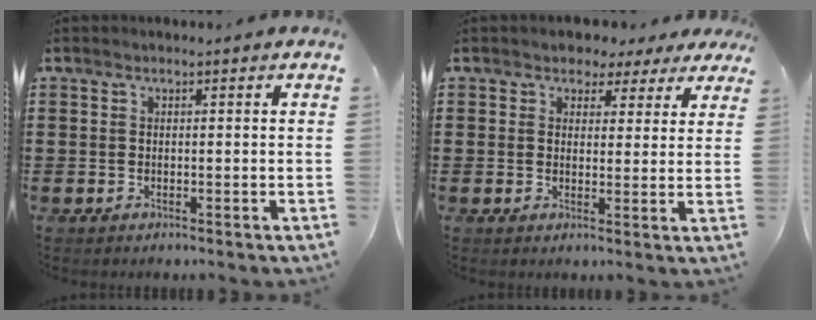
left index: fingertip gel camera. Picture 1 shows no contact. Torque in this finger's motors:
{"motor_torque": [2.14, 0.00, 0.05, -0.15]}